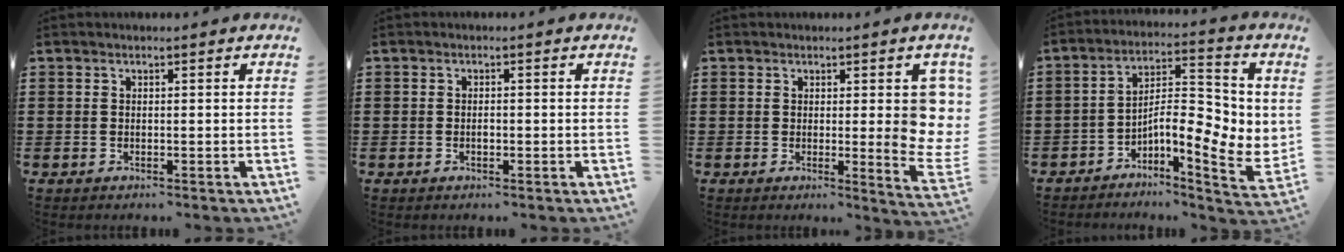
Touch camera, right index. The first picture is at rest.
{"total": 0.9, "force": [-0.3, 0.3, 0.8], "torque": [-0.016, -0.003, -0.004]}
{"total": 6.5, "force": [1.2, 2.1, 6.0], "torque": [-0.063, -0.014, 0.015]}
{"total": 8.4, "force": [-0.5, 3.1, 7.8], "torque": [-0.122, -0.023, -0.016]}